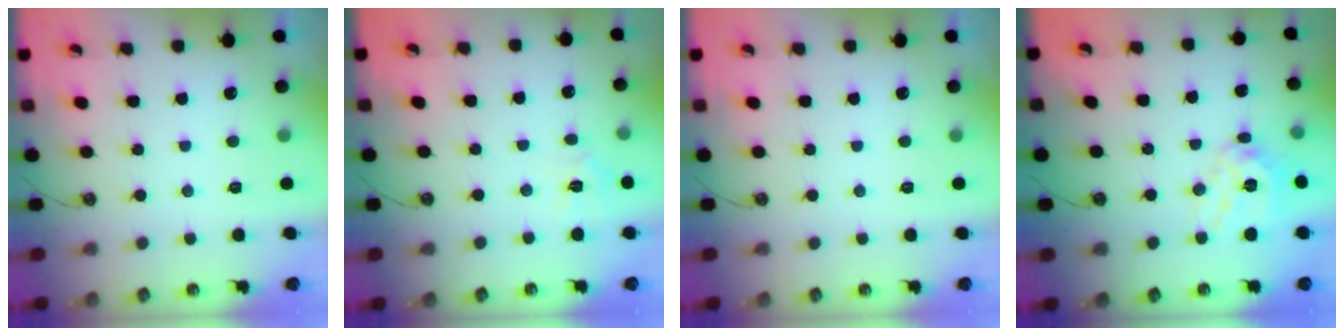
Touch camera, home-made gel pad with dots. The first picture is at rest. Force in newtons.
{"total": 4.8, "press": 4.7, "slide": 0.6}
{"total": 0.0}
{"total": 13.1, "press": 13.0, "slide": 2.0}